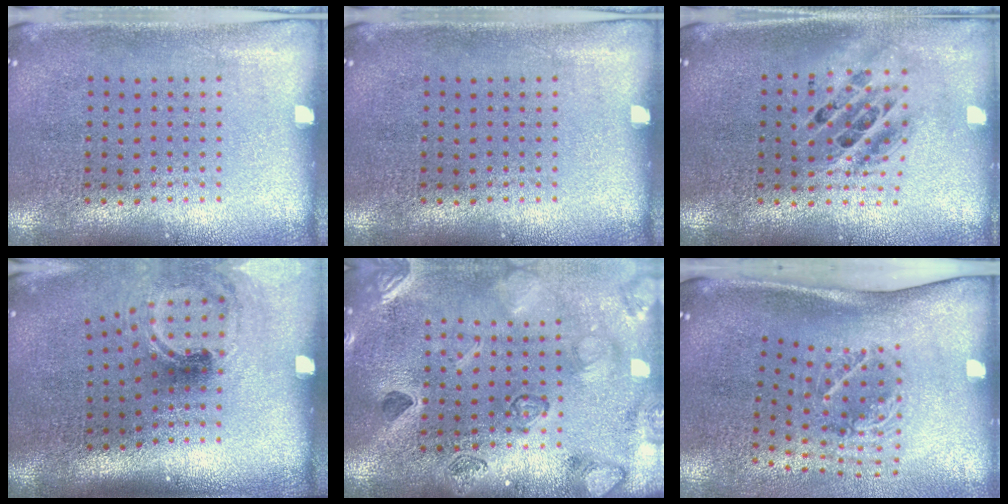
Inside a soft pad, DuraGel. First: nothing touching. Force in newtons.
{"total": 0.0}
{"total": 1.7, "press": 1.4, "slide": 1.0}
{"total": 1.6, "press": 1.2, "slide": 1.1}
{"total": 2.3, "press": 2.3, "slide": 0.2}
{"total": 2.0, "press": 1.3, "slide": 1.6}